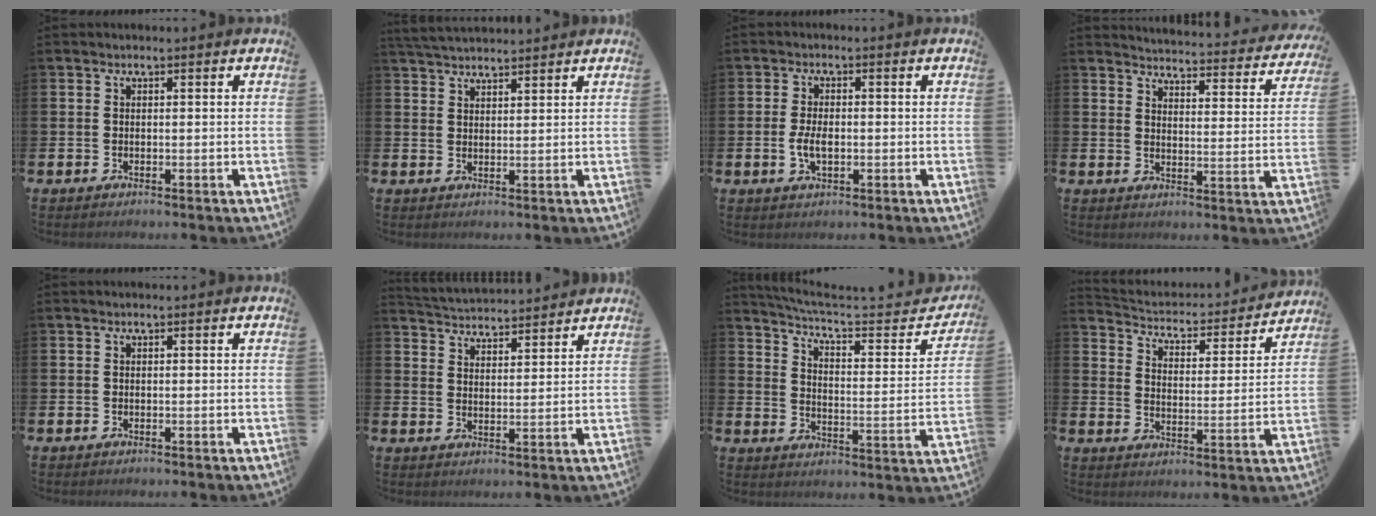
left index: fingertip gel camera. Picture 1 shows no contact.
{"total": 3.8, "force": [3.7, 0.4, 0.7], "torque": [-0.019, -0.015, 0.068]}
{"total": 3.4, "force": [-0.4, 1.7, 2.9], "torque": [-0.043, 0.001, -0.010]}
{"total": 4.0, "force": [3.9, 0.3, 0.4], "torque": [-0.022, -0.039, 0.063]}
{"total": 0.0}
{"total": 4.4, "force": [4.4, 0.4, -0.4], "torque": [-0.012, -0.029, 0.079]}
{"total": 5.6, "force": [5.1, 0.5, 2.1], "torque": [-0.060, -0.047, 0.080]}
{"total": 4.0, "force": [3.8, 1.3, 0.6], "torque": [-0.040, -0.038, 0.055]}